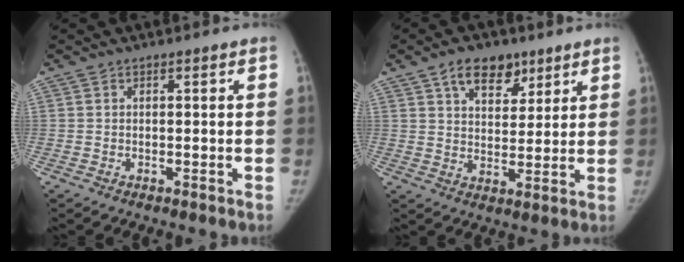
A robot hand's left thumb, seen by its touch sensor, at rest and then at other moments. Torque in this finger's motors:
{"motor_torque": [-0.05, 0.06, -0.05, -0.14, 0.19]}